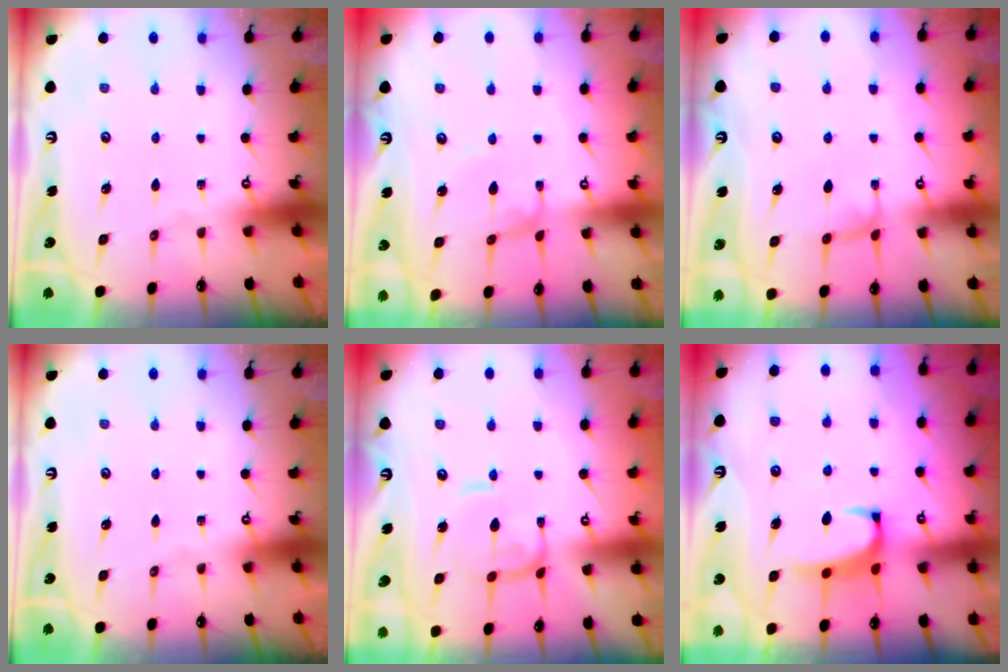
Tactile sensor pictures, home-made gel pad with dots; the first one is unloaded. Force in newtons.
{"total": 0.6, "press": 0.5, "slide": 0.2}
{"total": 0.6, "press": 0.6, "slide": 0.3}
{"total": 0.0}
{"total": 1.7, "press": 1.7, "slide": 0.4}
{"total": 1.4, "press": 1.1, "slide": 0.8}